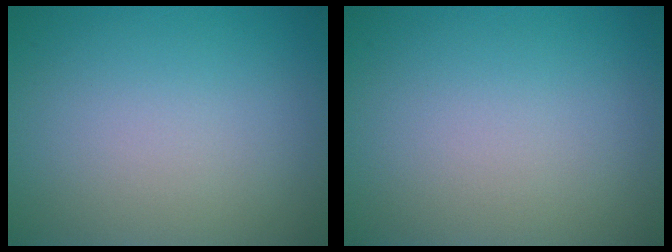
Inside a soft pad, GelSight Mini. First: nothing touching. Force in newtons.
{"total": 0.0}